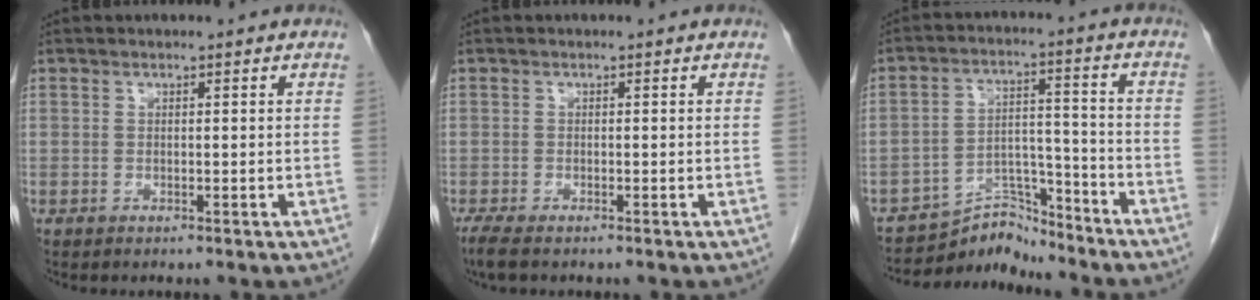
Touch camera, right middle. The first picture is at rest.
{"total": 2.7, "force": [-2.1, 0.6, 1.7], "torque": [-0.036, -0.011, -0.036]}
{"total": 7.2, "force": [-7.1, 1.2, -0.3], "torque": [0.010, 0.028, -0.123]}